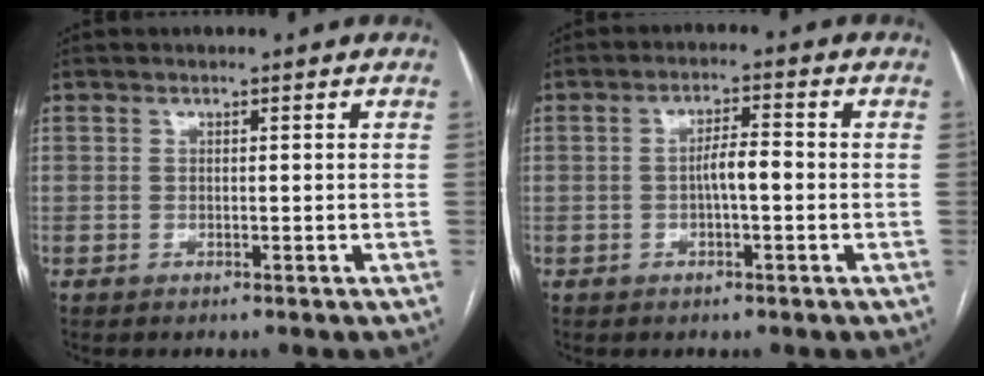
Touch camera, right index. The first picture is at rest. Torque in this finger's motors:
{"motor_torque": [0.64, 0.11, 0.39, 0.07]}